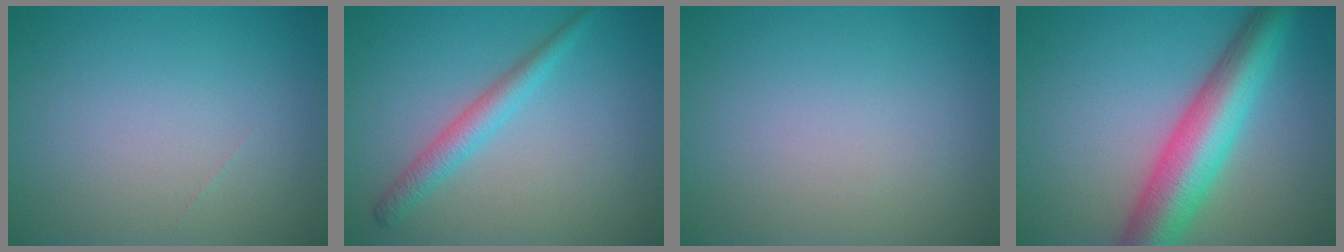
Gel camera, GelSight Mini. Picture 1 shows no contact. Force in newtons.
{"total": 2.5, "press": 2.5, "slide": 0.0}
{"total": 0.0}
{"total": 8.2, "press": 8.2, "slide": 0.3}